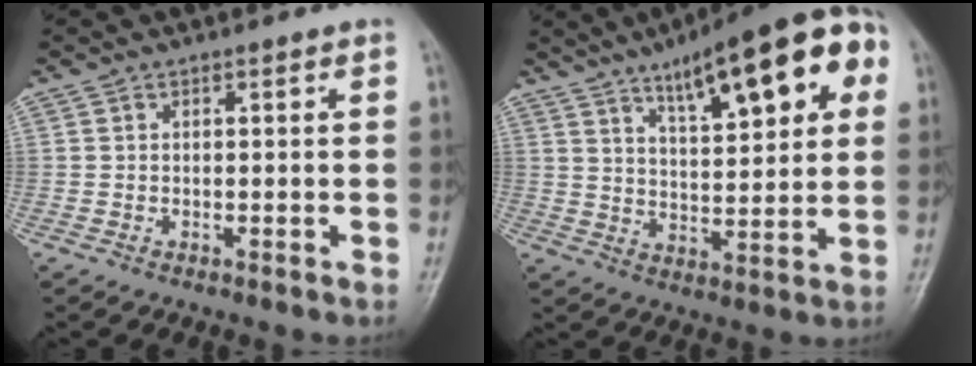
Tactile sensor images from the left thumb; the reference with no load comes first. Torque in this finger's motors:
{"motor_torque": [1.21, 1.24, 1.69, -1.08, 0.17]}